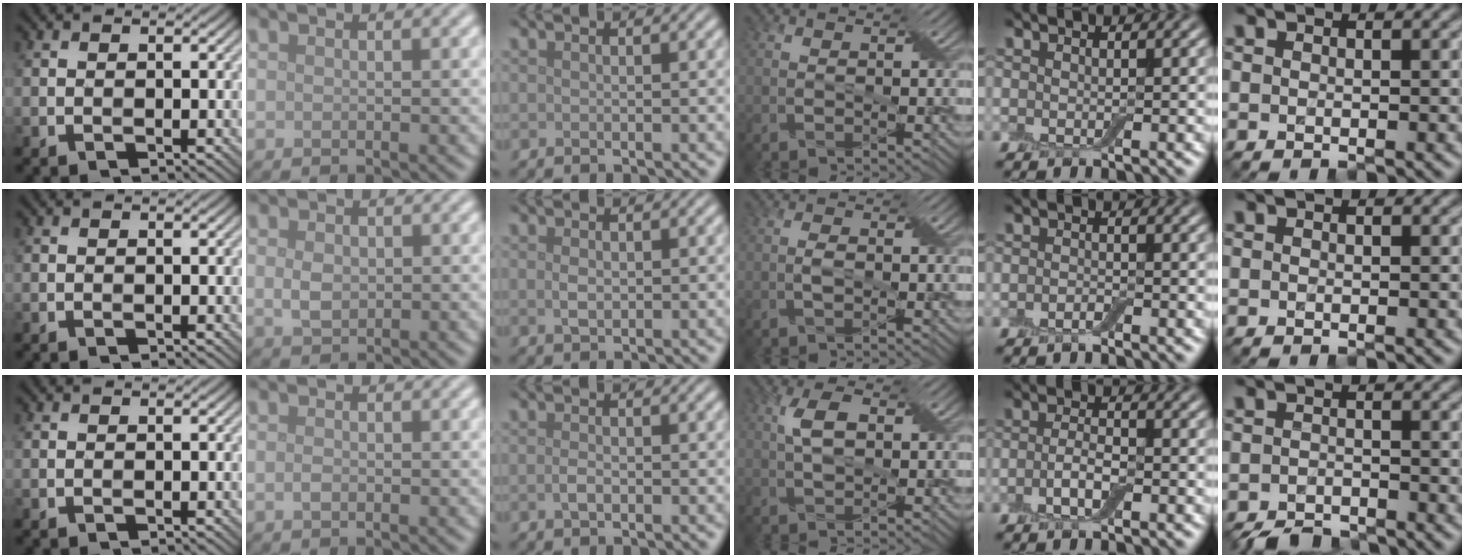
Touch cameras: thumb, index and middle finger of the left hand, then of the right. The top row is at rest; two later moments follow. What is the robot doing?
{"motion": "fold", "object": "apron"}